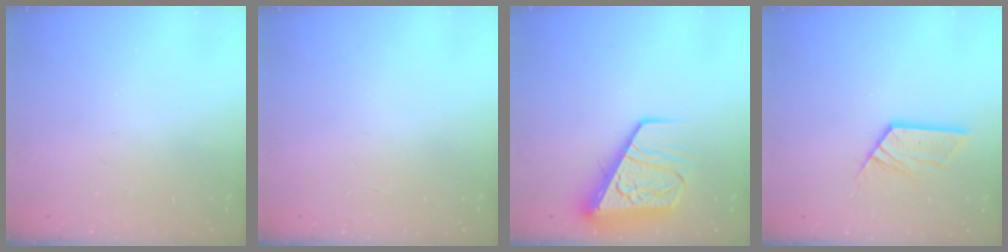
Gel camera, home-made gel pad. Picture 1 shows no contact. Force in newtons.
{"total": 0.0}
{"total": 13.4, "press": 13.3, "slide": 1.4}
{"total": 9.3, "press": 9.3, "slide": 0.6}